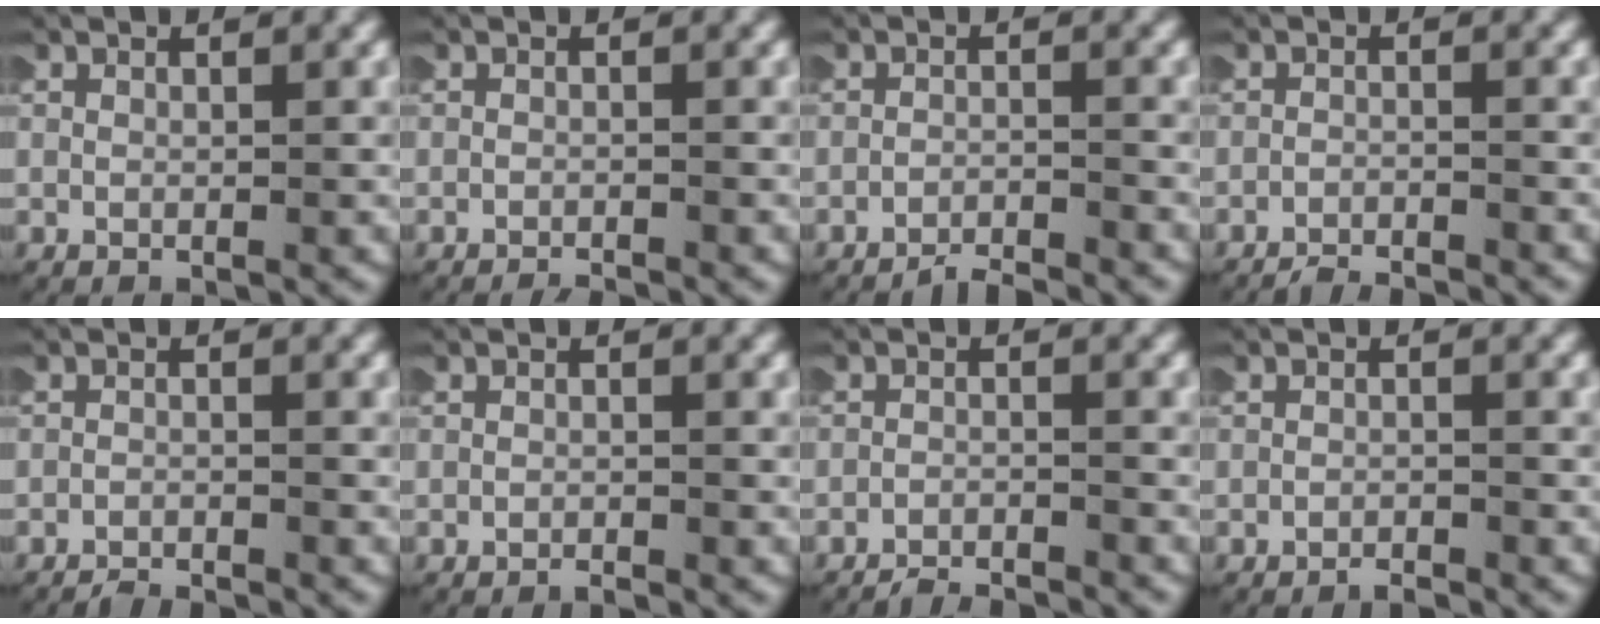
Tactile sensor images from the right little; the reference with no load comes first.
{"total": 2.3, "force": [-2.2, 0.2, 0.1], "torque": [-0.005, -0.009, -0.033]}
{"total": 3.7, "force": [-3.7, 0.2, 0.2], "torque": [-0.001, -0.011, -0.059]}
{"total": 4.3, "force": [-4.3, 0.7, 0.2], "torque": [-0.004, -0.016, -0.066]}
{"total": 2.8, "force": [-2.8, 0.3, 0.0], "torque": [-0.006, -0.012, -0.043]}
{"total": 0.8, "force": [-0.7, -0.2, -0.2], "torque": [-0.001, -0.004, -0.012]}
{"total": 4.9, "force": [-4.9, 0.8, 0.3], "torque": [-0.002, -0.017, -0.076]}
{"total": 1.3, "force": [-1.2, -0.1, -0.2], "torque": [-0.002, -0.006, -0.020]}